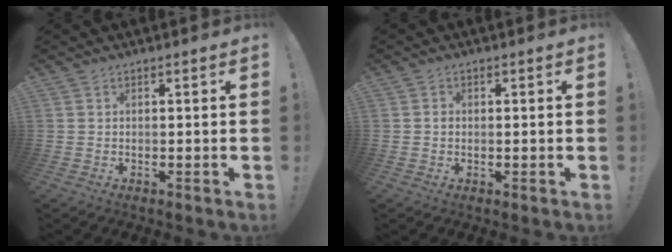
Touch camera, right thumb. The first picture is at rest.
{"total": 0.7, "force": [-0.1, 0.5, 0.4], "torque": [-0.012, 0.006, -0.002]}